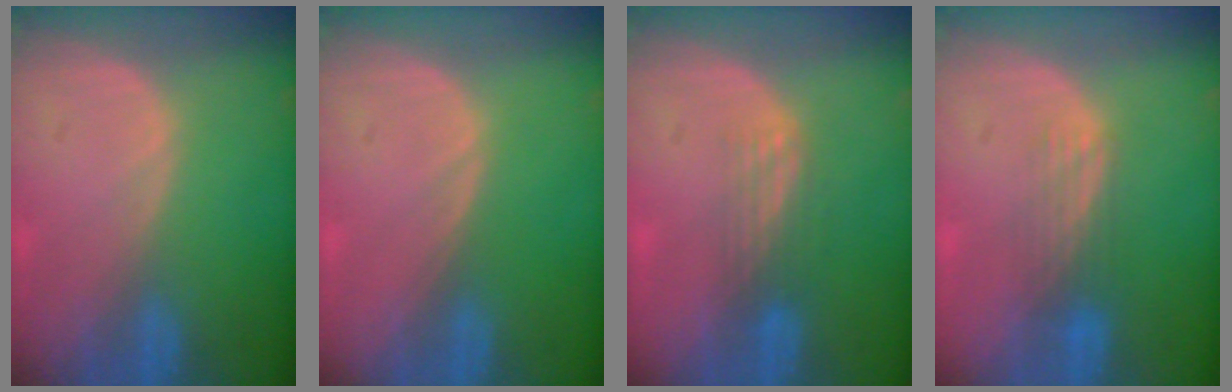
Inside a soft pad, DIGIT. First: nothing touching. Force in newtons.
{"total": 0.0}
{"total": 3.4, "press": 2.8, "slide": 1.9}
{"total": 3.9, "press": 3.2, "slide": 2.3}